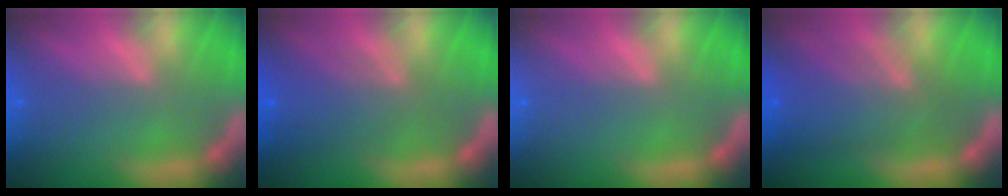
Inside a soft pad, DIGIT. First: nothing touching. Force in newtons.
{"total": 4.6}
{"total": 0.0}
{"total": 6.6}